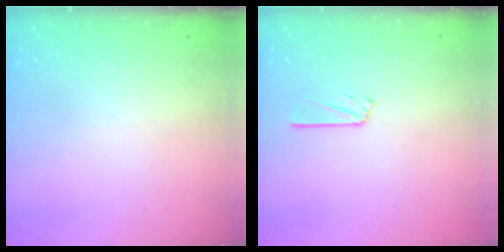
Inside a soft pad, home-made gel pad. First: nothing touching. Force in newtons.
{"total": 3.3, "press": 3.3, "slide": 0.3}